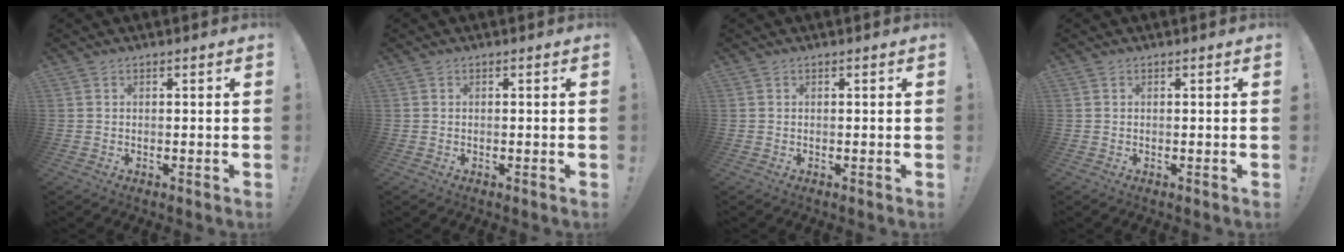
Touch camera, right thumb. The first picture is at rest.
{"total": 0.0}
{"total": 0.0}
{"total": 0.0}